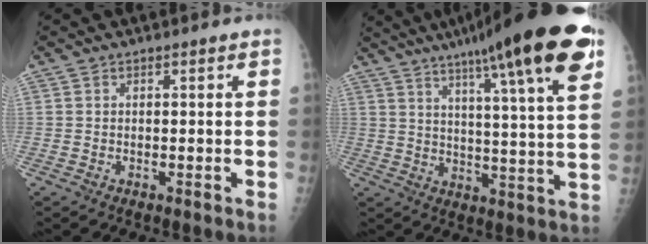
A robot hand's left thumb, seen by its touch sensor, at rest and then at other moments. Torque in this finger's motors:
{"motor_torque": [1.23, -1.14, 2.28, -0.48, 0.42]}